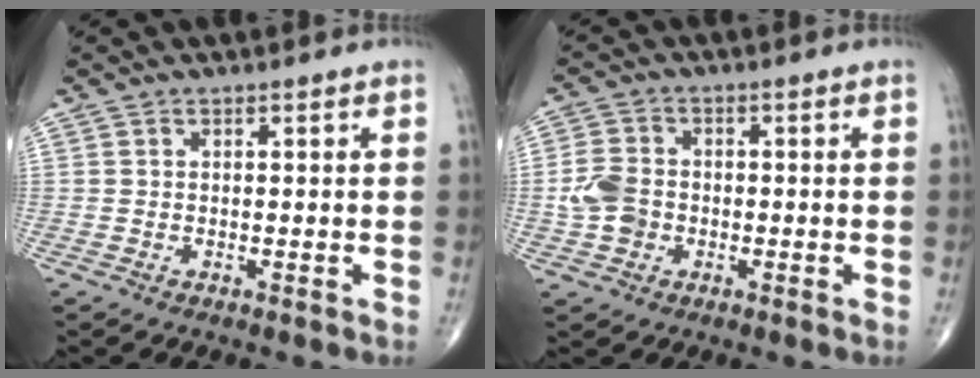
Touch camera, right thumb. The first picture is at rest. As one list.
[{"total": 5.8, "force": [-1.1, 4.6, 3.4], "torque": [-0.060, 0.011, -0.026]}]